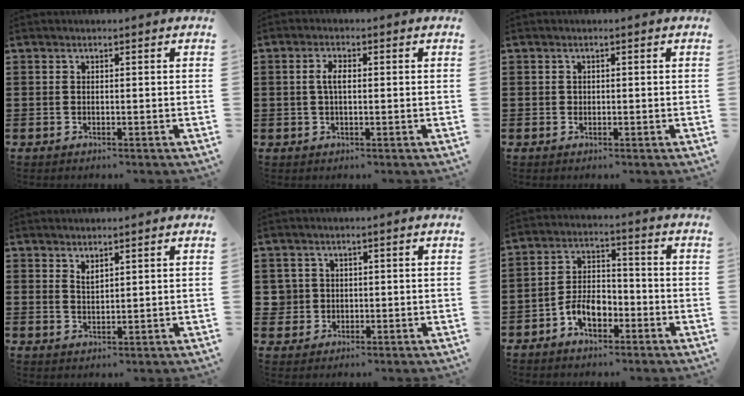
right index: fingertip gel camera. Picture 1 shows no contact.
{"total": 2.8, "force": [0.1, 1.2, 2.5], "torque": [-0.057, 0.003, -0.002]}
{"total": 0.5, "force": [0.1, 0.5, 0.1], "torque": [-0.002, 0.004, 0.002]}
{"total": 1.6, "force": [1.5, 0.5, 0.2], "torque": [-0.006, 0.004, 0.028]}
{"total": 2.4, "force": [0.0, 2.4, 0.2], "torque": [-0.026, 0.004, -0.004]}
{"total": 5.8, "force": [-3.3, 3.2, 3.5], "torque": [-0.077, 0.007, -0.063]}